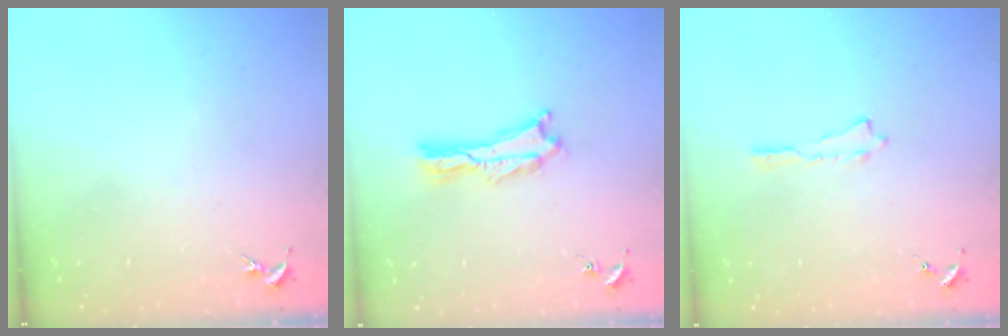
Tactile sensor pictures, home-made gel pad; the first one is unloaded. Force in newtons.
{"total": 1.4, "press": 1.4, "slide": 0.3}
{"total": 0.0}